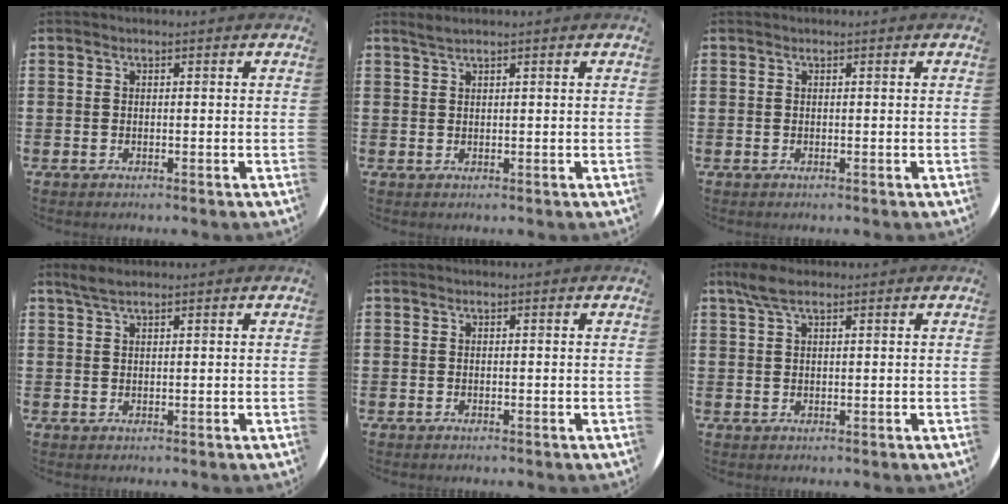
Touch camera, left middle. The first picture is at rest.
{"total": 1.0, "force": [0.9, -0.1, 0.5], "torque": [-0.008, 0.002, 0.017]}
{"total": 0.0}
{"total": 1.8, "force": [1.5, 0.3, 1.0], "torque": [-0.020, 0.005, 0.027]}
{"total": 0.0}
{"total": 3.0, "force": [2.0, 1.0, 2.0], "torque": [-0.043, 0.005, 0.036]}